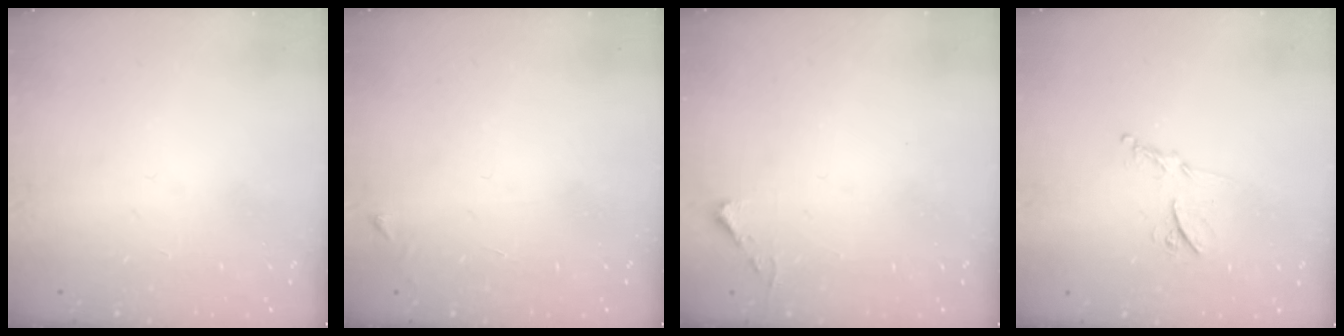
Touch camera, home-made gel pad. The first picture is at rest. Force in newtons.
{"total": 2.6, "press": 2.6, "slide": 0.3}
{"total": 3.5, "press": 3.5, "slide": 0.4}
{"total": 8.7, "press": 8.7, "slide": 0.4}